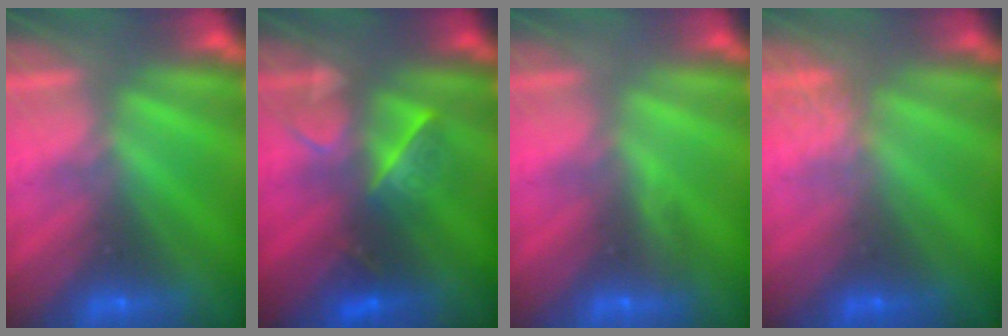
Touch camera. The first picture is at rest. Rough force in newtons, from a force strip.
{"total": 2.6}
{"total": 3.0}
{"total": 1.8}